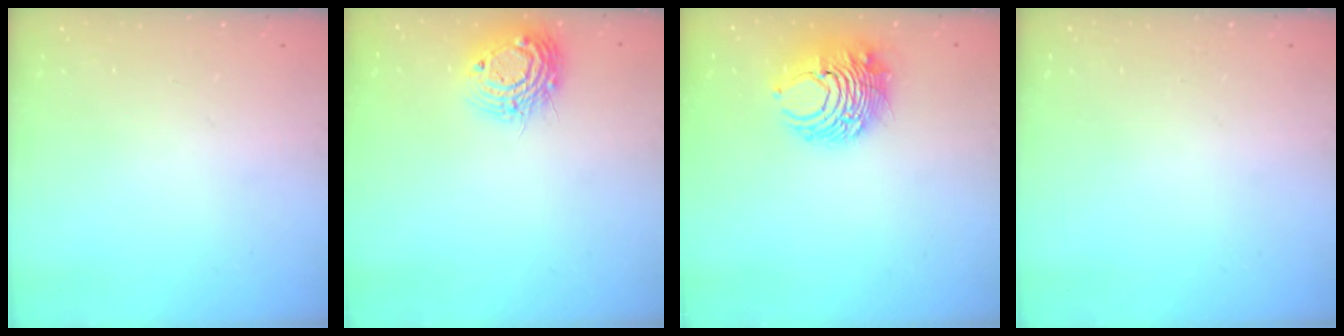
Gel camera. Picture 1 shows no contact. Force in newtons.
{"total": 12.5, "press": 12.5, "slide": 1.1}
{"total": 9.2, "press": 9.2, "slide": 0.2}
{"total": 0.0}